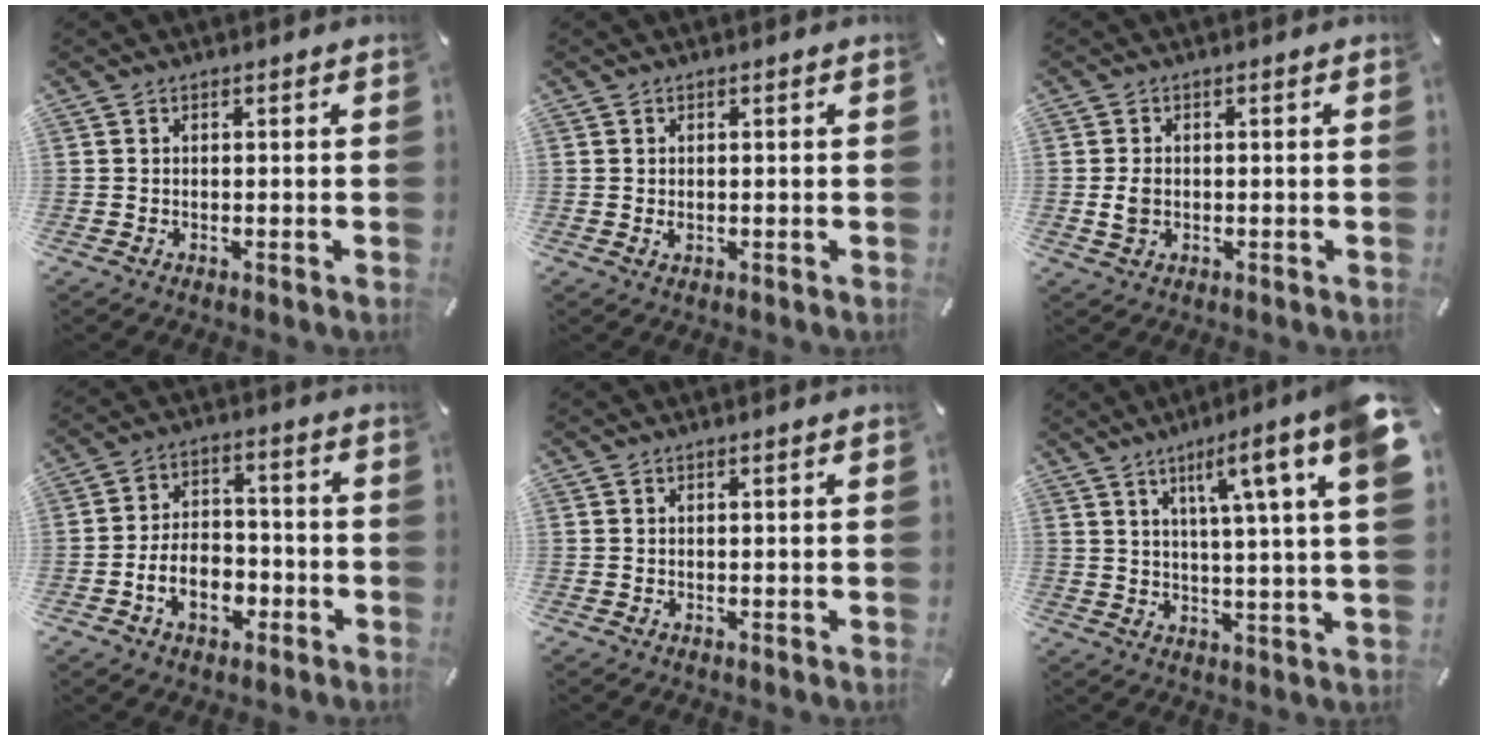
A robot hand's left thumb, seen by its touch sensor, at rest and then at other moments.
{"total": 0.9, "force": [-0.1, 0.6, 0.6], "torque": [-0.013, 0.000, -0.002]}
{"total": 2.6, "force": [-0.4, 1.9, 1.7], "torque": [-0.038, 0.002, -0.008]}
{"total": 10.0, "force": [-3.9, 7.1, 5.9], "torque": [-0.105, 0.017, -0.071]}
{"total": 0.6, "force": [0.2, 0.0, 0.5], "torque": [-0.008, 0.000, 0.003]}
{"total": 13.5, "force": [7.1, 0.7, 11.5], "torque": [-0.177, -0.039, 0.100]}